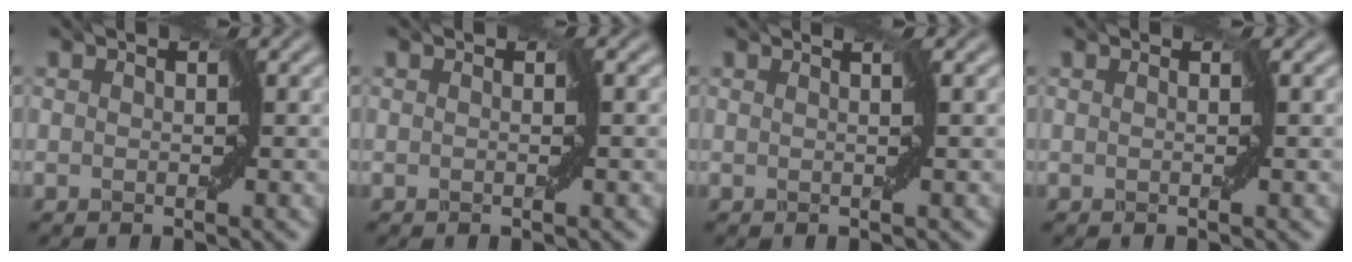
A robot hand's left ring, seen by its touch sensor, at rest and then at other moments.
{"total": 0.0}
{"total": 0.5, "force": [0.0, -0.5, 0.2], "torque": [-0.006, -0.002, 0.001]}
{"total": 0.0}